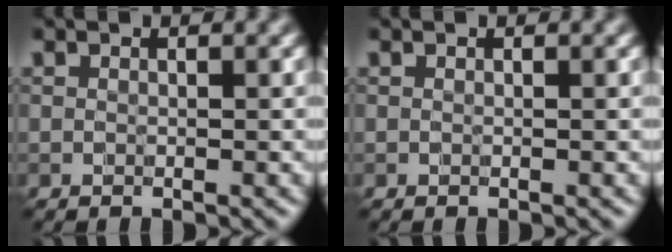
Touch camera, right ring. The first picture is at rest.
{"total": 0.0}